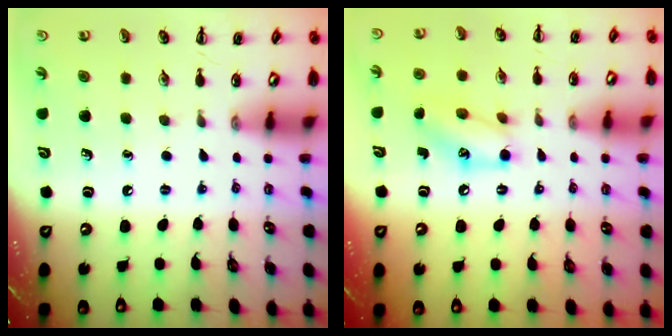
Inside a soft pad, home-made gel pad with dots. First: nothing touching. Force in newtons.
{"total": 11.6, "press": 11.4, "slide": 2.1}